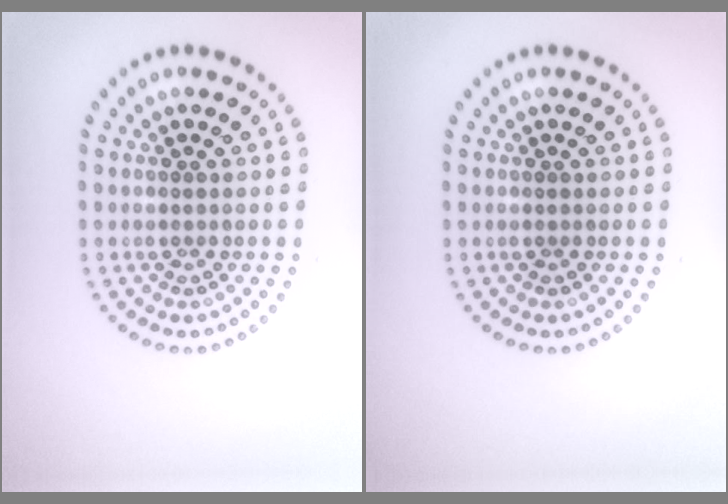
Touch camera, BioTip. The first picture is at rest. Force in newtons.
{"total": 0.0}